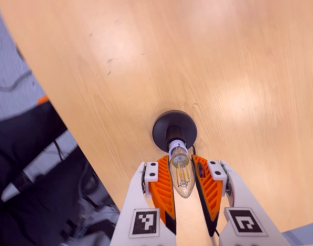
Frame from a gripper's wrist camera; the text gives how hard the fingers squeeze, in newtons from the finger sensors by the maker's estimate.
{"total": 13.6, "left": 12.8, "right": 14.3}